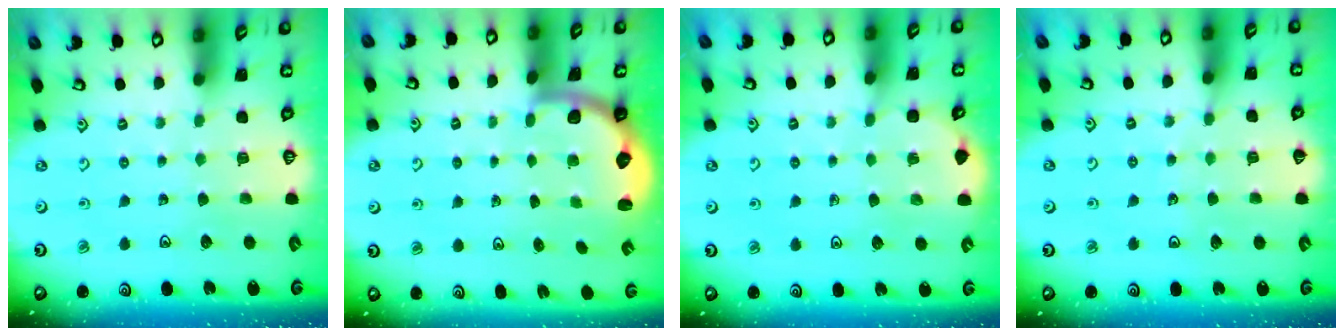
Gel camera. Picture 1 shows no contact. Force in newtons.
{"total": 2.3, "press": 2.1, "slide": 0.8}
{"total": 3.0, "press": 3.0, "slide": 0.3}
{"total": 5.0, "press": 4.9, "slide": 0.7}